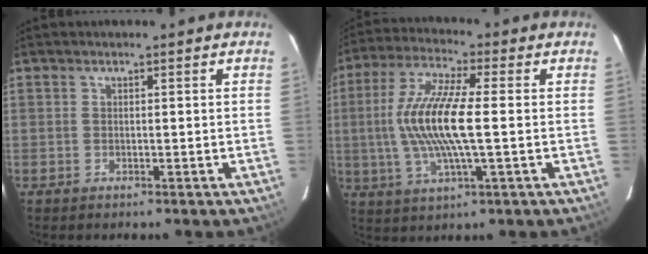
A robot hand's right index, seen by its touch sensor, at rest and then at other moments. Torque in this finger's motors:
{"motor_torque": [1.90, -0.08, 1.06, 0.21]}